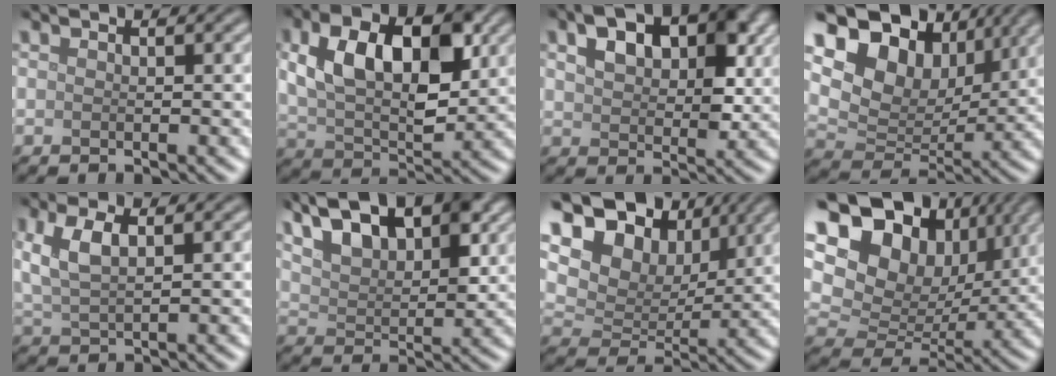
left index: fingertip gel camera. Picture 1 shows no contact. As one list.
[{"total": 9.5, "force": [2.5, 5.3, 7.5], "torque": [-0.127, 0.004, 0.043]}, {"total": 7.7, "force": [2.9, 4.5, 5.5], "torque": [-0.094, 0.003, 0.048]}, {"total": 11.8, "force": [6.6, 7.4, 6.4], "torque": [-0.126, 0.016, 0.109]}, {"total": 4.0, "force": [1.5, 1.8, 3.3], "torque": [-0.078, 0.005, 0.029]}, {"total": 10.4, "force": [5.8, 5.2, 6.9], "torque": [-0.123, 0.028, 0.083]}, {"total": 12.5, "force": [7.0, 7.9, 6.8], "torque": [-0.137, 0.027, 0.097]}, {"total": 13.2, "force": [6.0, 9.4, 7.1], "torque": [-0.156, 0.022, 0.104]}]